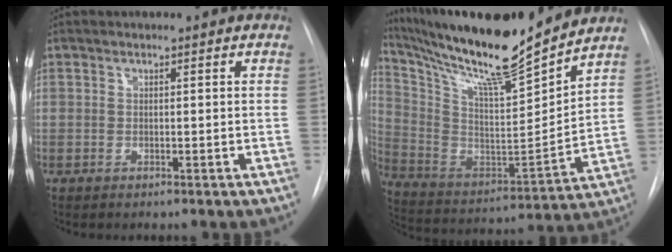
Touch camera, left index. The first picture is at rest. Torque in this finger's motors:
{"motor_torque": [0.32, -0.49, 0.35, 0.12]}